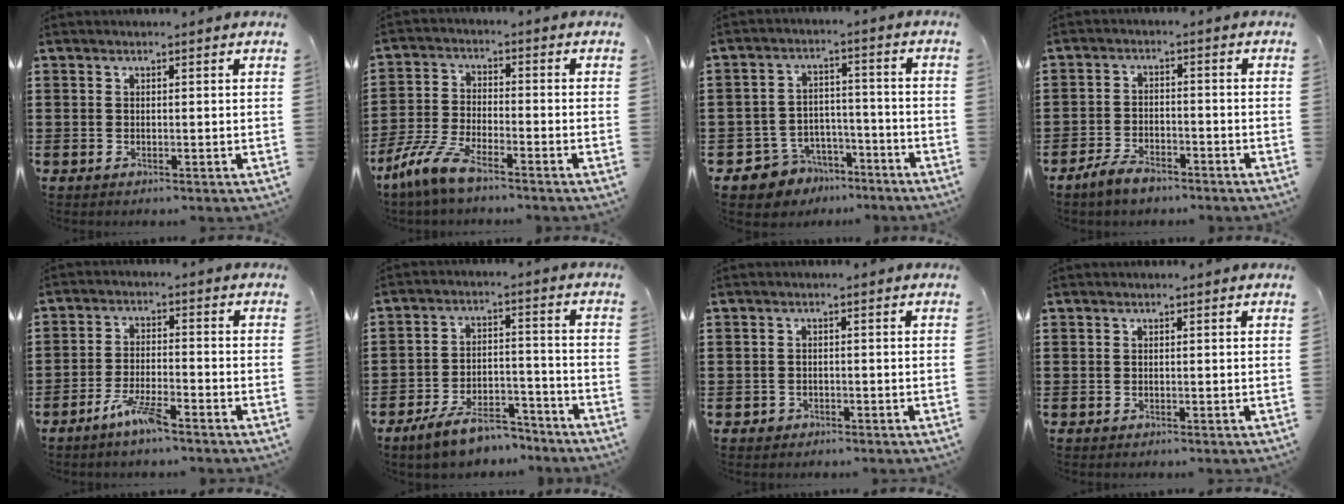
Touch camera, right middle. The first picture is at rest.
{"total": 7.2, "force": [-5.7, 1.3, 4.2], "torque": [-0.113, -0.011, -0.118]}
{"total": 5.8, "force": [-5.1, 2.7, 0.0], "torque": [-0.024, 0.016, -0.106]}
{"total": 4.0, "force": [-3.3, 1.4, 1.7], "torque": [-0.042, 0.007, -0.068]}
{"total": 5.3, "force": [-4.1, 0.7, 3.2], "torque": [-0.074, -0.003, -0.078]}
{"total": 8.3, "force": [-7.0, 2.5, 3.7], "torque": [-0.068, 0.018, -0.132]}
{"total": 1.2, "force": [-1.0, 0.7, -0.1], "torque": [-0.003, 0.004, -0.024]}
{"total": 0.0}